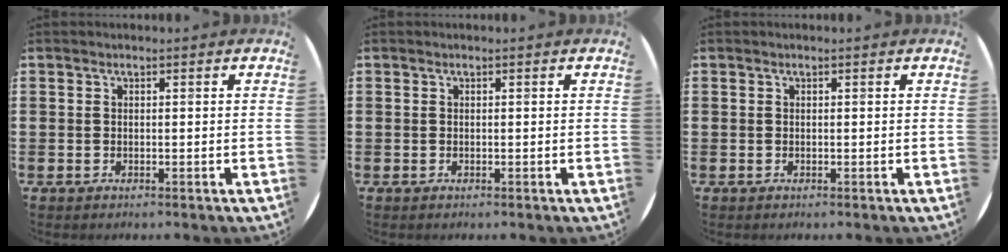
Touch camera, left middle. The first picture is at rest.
{"total": 0.0}
{"total": 0.0}